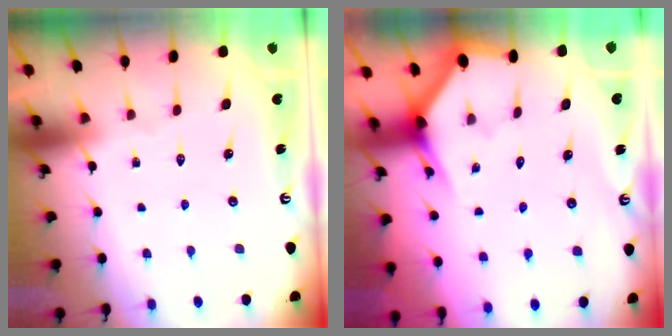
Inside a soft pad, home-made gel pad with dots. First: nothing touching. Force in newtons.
{"total": 3.1, "press": 3.1, "slide": 0.1}